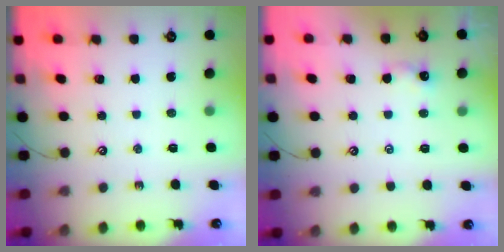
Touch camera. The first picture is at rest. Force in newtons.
{"total": 1.4, "press": 1.3, "slide": 0.3}